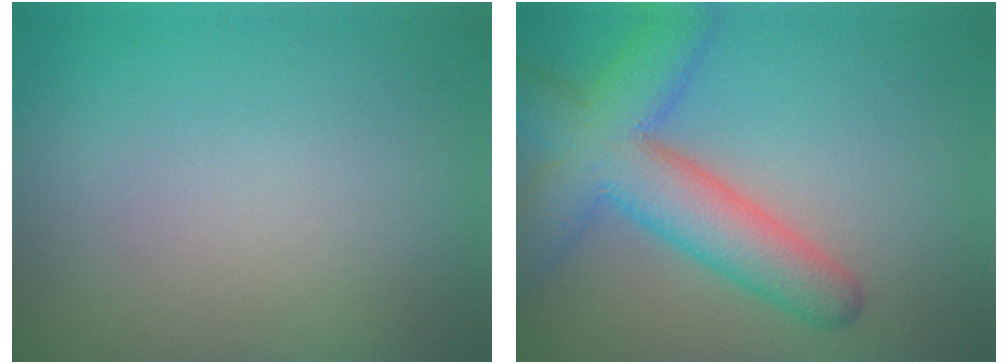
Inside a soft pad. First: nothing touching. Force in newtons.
{"total": 8.1, "press": 8.1, "slide": 0.3}